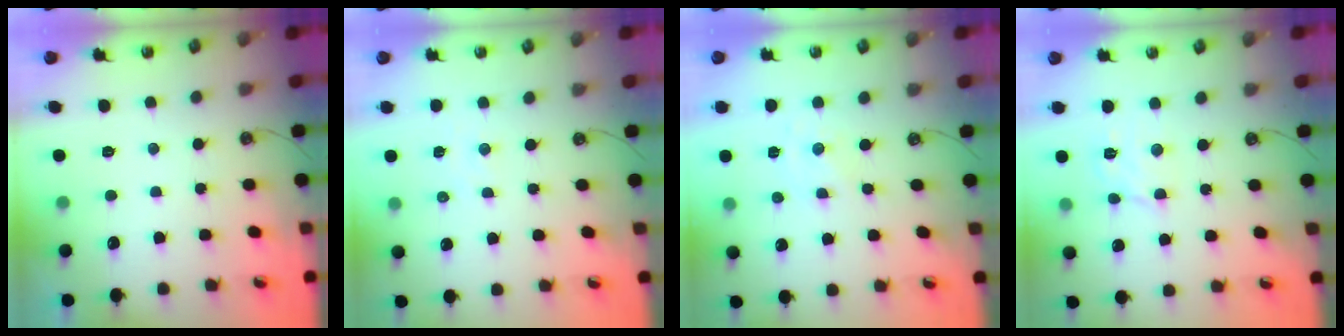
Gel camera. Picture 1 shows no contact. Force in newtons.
{"total": 2.3, "press": 2.3, "slide": 0.3}
{"total": 0.0}
{"total": 5.6, "press": 5.6, "slide": 0.2}